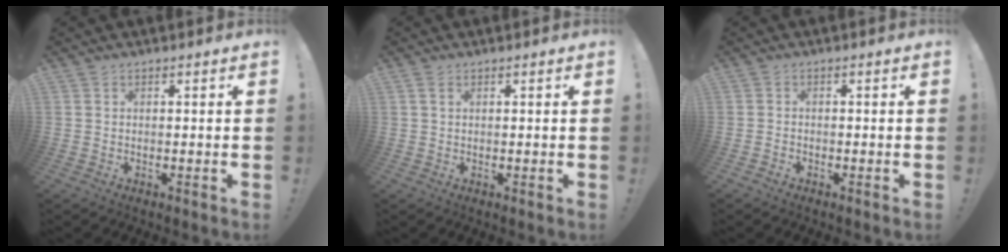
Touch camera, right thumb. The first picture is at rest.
{"total": 1.6, "force": [0.7, 0.7, 1.3], "torque": [-0.025, 0.002, 0.014]}
{"total": 1.2, "force": [-1.0, 0.6, 0.2], "torque": [-0.001, 0.004, -0.018]}